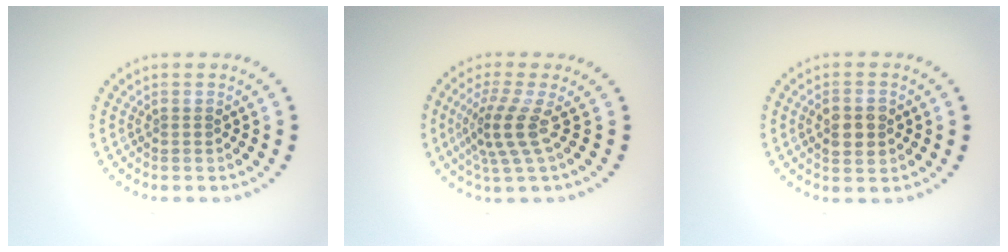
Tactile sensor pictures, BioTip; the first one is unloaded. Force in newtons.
{"total": 3.4, "press": 2.4, "slide": 2.5}
{"total": 2.9, "press": 2.9, "slide": 0.2}